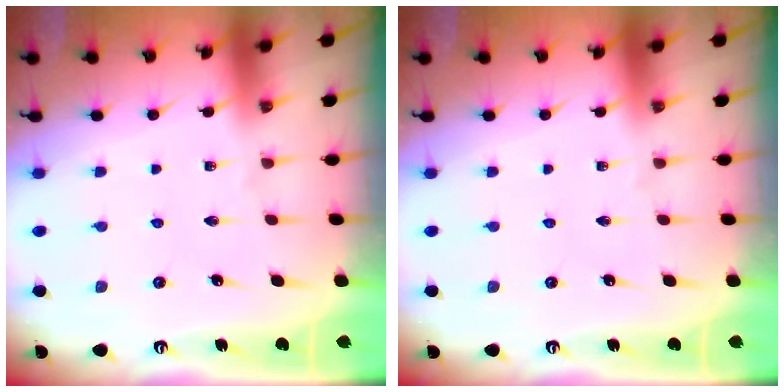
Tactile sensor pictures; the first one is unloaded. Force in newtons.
{"total": 0.0}